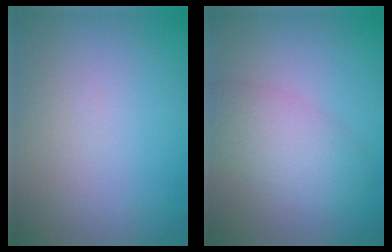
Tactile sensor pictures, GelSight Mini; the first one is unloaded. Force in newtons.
{"total": 4.1, "press": 4.1, "slide": 0.2}